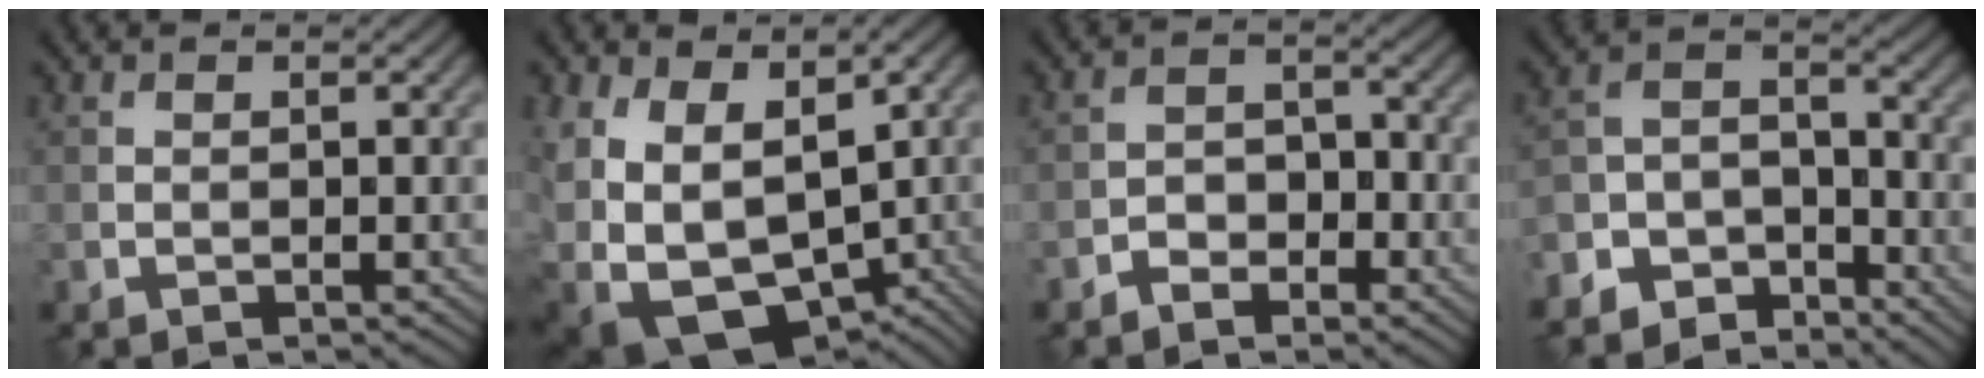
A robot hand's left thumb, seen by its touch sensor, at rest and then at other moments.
{"total": 16.5, "force": [-3.0, 11.6, 11.4], "torque": [-0.242, -0.046, 0.008]}
{"total": 3.6, "force": [-2.4, 2.0, 1.7], "torque": [-0.026, 0.005, -0.049]}
{"total": 7.4, "force": [-6.1, 3.7, 2.1], "torque": [-0.037, -0.003, -0.128]}